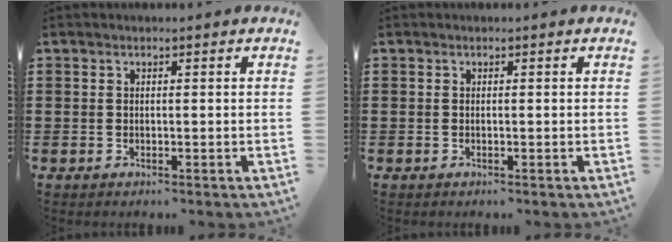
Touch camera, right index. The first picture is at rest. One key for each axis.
{"total": 0.0}